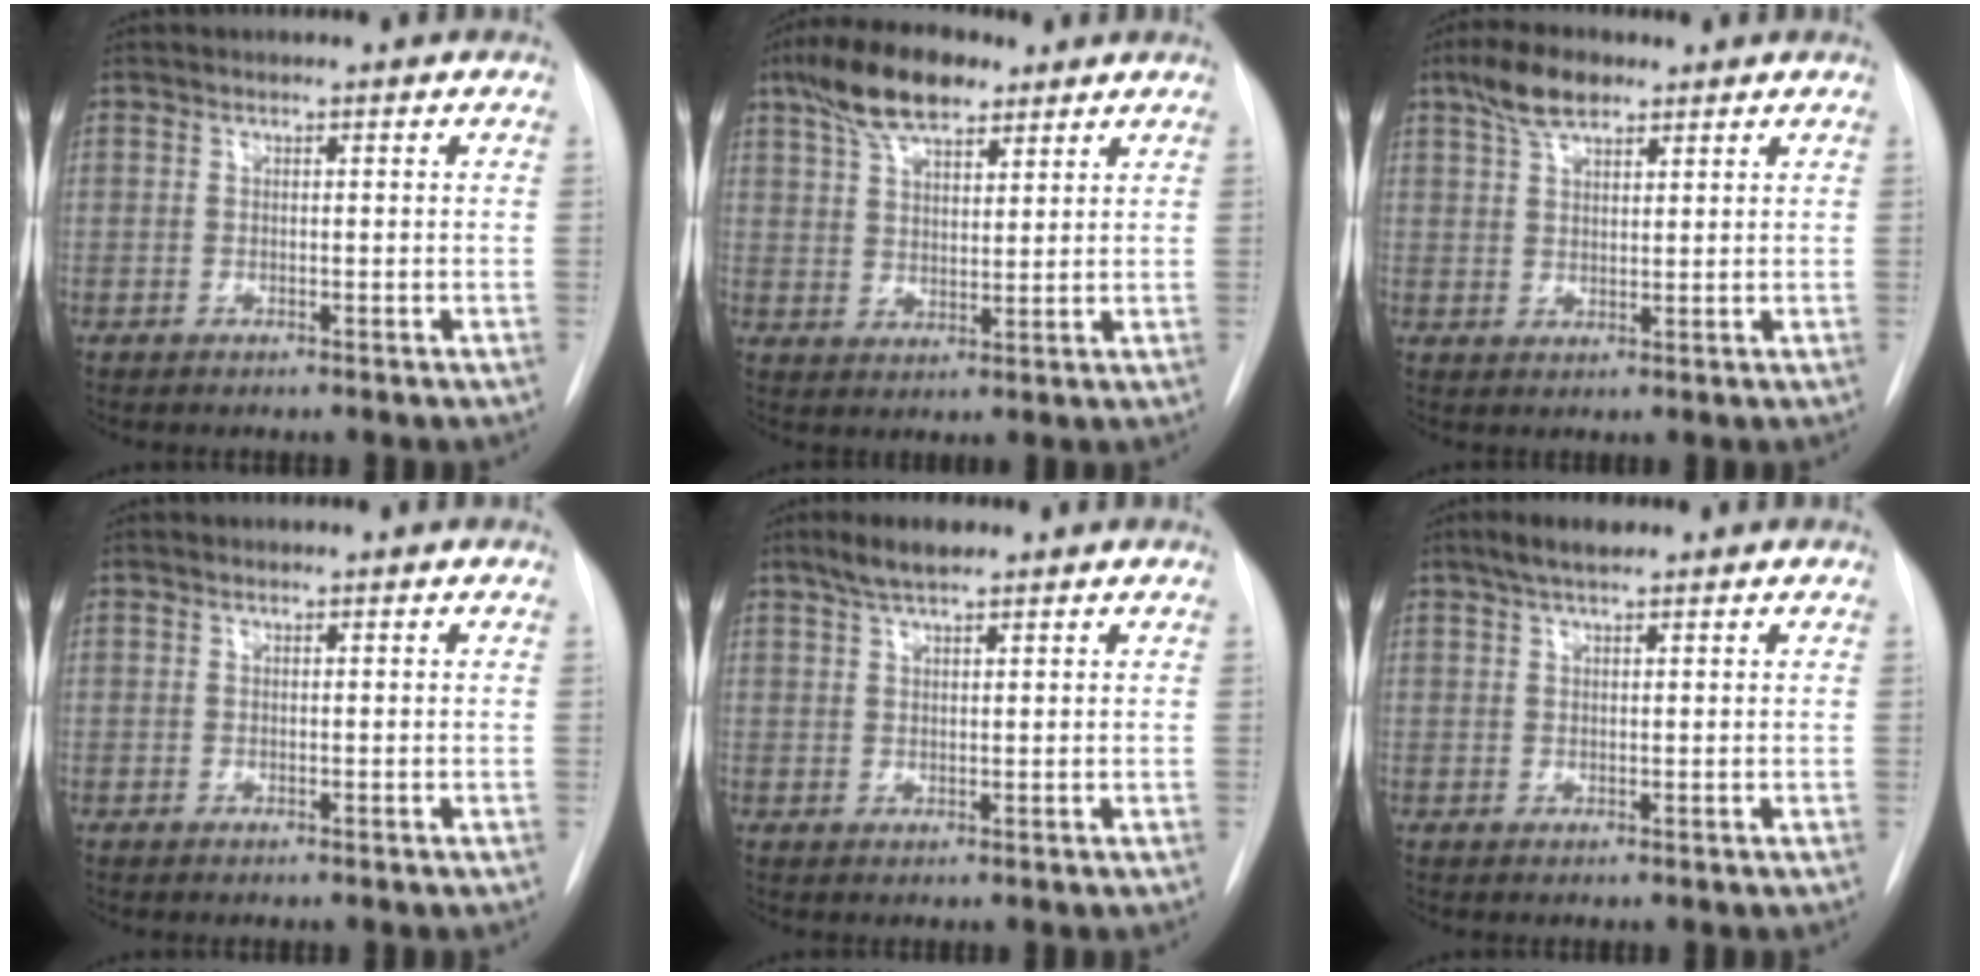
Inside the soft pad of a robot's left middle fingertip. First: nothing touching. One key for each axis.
{"total": 9.8, "fx": 6.7, "fy": 3.7, "fz": 6.1, "tx": -0.119, "ty": 0.020, "tz": 0.122}
{"total": 5.6, "fx": 3.9, "fy": 2.2, "fz": 3.4, "tx": -0.071, "ty": 0.014, "tz": 0.074}
{"total": 0.0}
{"total": 4.2, "fx": 3.2, "fy": 0.8, "fz": 2.6, "tx": -0.056, "ty": 0.009, "tz": 0.059}
{"total": 3.5, "fx": 2.6, "fy": 0.6, "fz": 2.2, "tx": -0.049, "ty": 0.010, "tz": 0.047}